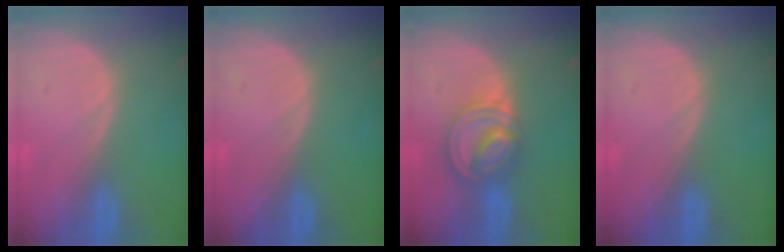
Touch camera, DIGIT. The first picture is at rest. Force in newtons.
{"total": 0.0}
{"total": 8.0, "press": 6.9, "slide": 3.9}
{"total": 0.0}